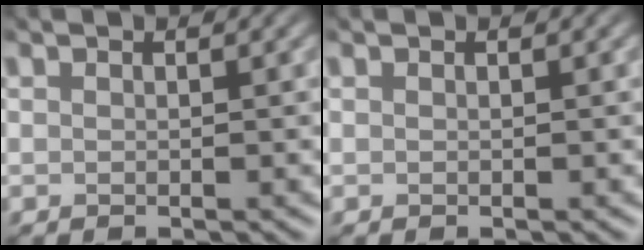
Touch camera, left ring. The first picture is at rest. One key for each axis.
{"total": 0.0}